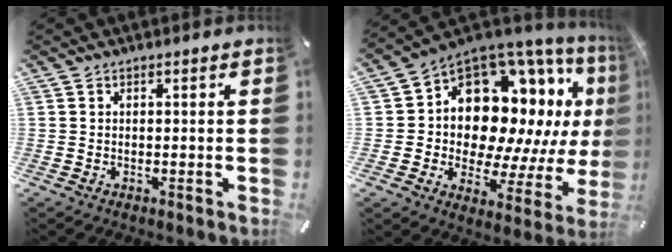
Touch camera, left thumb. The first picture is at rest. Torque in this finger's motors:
{"motor_torque": [2.29, 2.27, 1.44, 0.01, 0.28]}